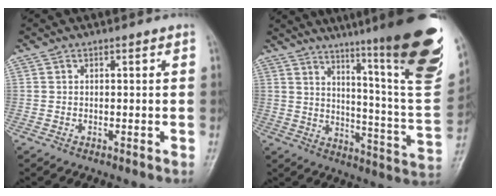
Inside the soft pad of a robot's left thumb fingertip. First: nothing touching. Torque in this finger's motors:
{"motor_torque": [3.12, 1.32, 1.52, -1.25, 0.42]}